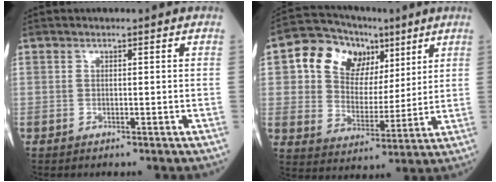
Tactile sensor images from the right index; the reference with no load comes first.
{"total": 12.5, "force": [5.3, 9.4, 6.4], "torque": [-0.112, 0.039, 0.096]}